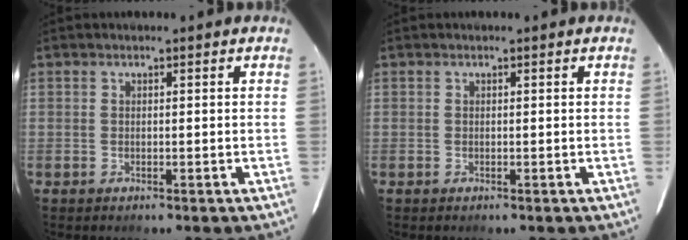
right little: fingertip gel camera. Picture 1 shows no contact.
{"total": 0.0}